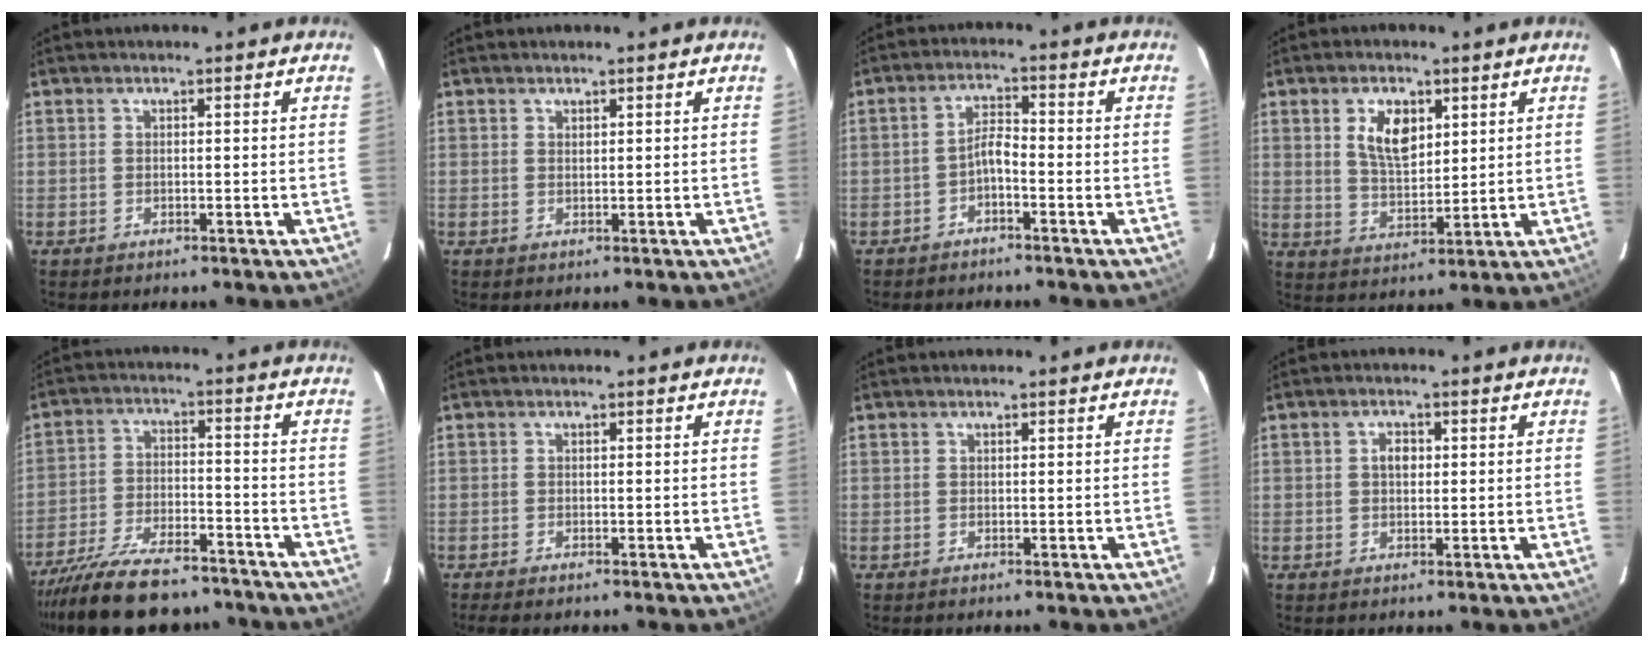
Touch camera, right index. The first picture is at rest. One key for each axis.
{"total": 0.5, "fx": 0.5, "fy": 0.2, "fz": 0.1, "tx": -0.001, "ty": 0.001, "tz": 0.009}
{"total": 2.9, "fx": -2.0, "fy": 0.7, "fz": 1.9, "tx": -0.044, "ty": 0.012, "tz": -0.038}
{"total": 7.8, "fx": 3.0, "fy": 4.1, "fz": 5.9, "tx": -0.108, "ty": 0.006, "tz": 0.061}
{"total": 19.5, "fx": -16.4, "fy": 6.5, "fz": 8.3, "tx": -0.176, "ty": -0.014, "tz": -0.249}
{"total": 2.3, "fx": -2.0, "fy": 0.3, "fz": 1.2, "tx": -0.031, "ty": -0.010, "tz": -0.036}
{"total": 0.0}
{"total": 2.3, "fx": 0.3, "fy": 1.6, "fz": 1.6, "tx": -0.026, "ty": 0.008, "tz": 0.004}